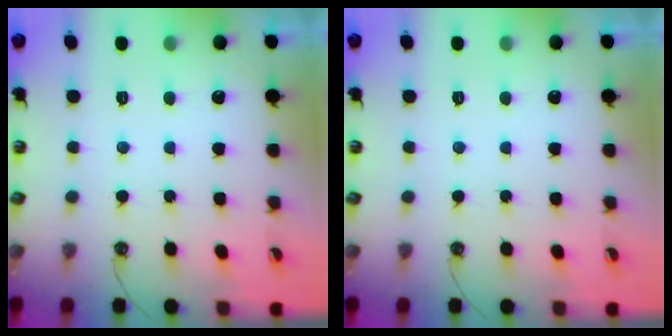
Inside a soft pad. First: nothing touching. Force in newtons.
{"total": 0.0}